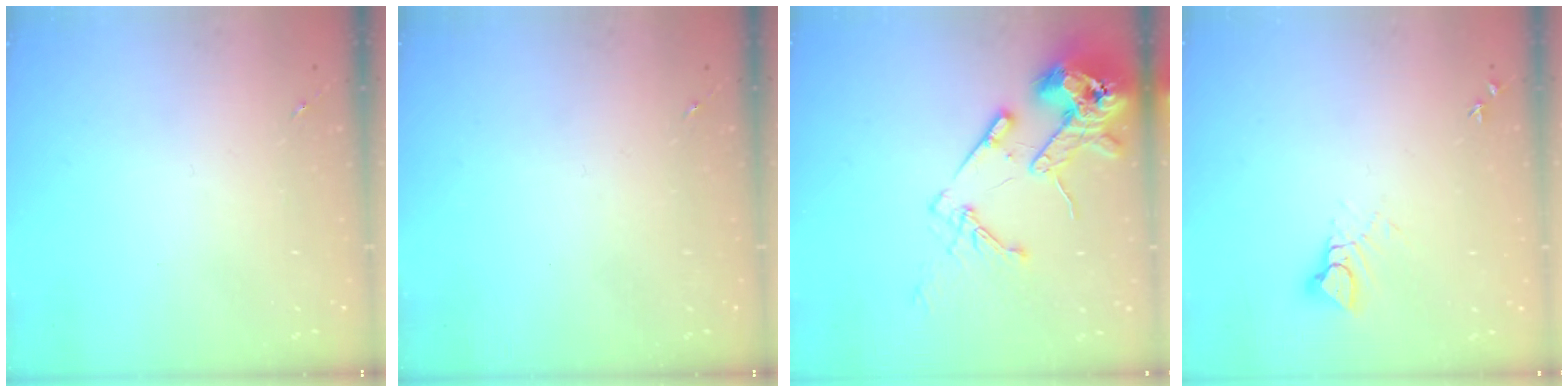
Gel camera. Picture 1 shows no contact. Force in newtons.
{"total": 0.0}
{"total": 16.3, "press": 16.1, "slide": 2.5}
{"total": 4.0, "press": 3.9, "slide": 0.4}